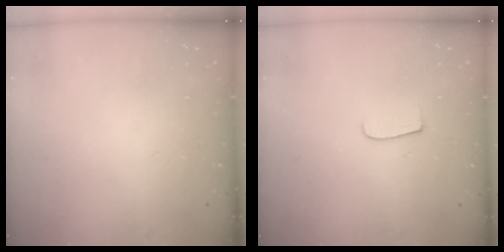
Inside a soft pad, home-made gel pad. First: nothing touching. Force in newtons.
{"total": 6.0, "press": 6.0, "slide": 0.6}